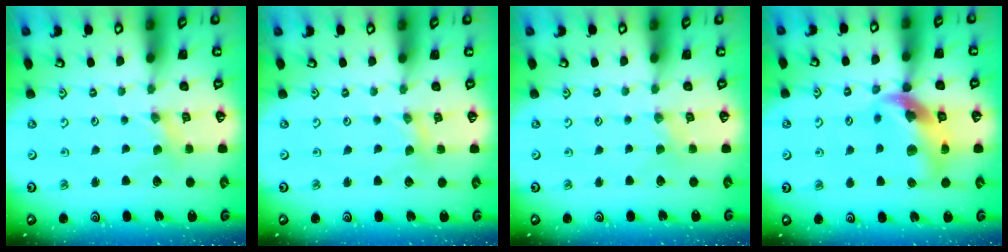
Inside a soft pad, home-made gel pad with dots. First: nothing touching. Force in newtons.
{"total": 0.6, "press": 0.6, "slide": 0.2}
{"total": 1.2, "press": 1.2, "slide": 0.3}
{"total": 14.9, "press": 14.8, "slide": 2.2}